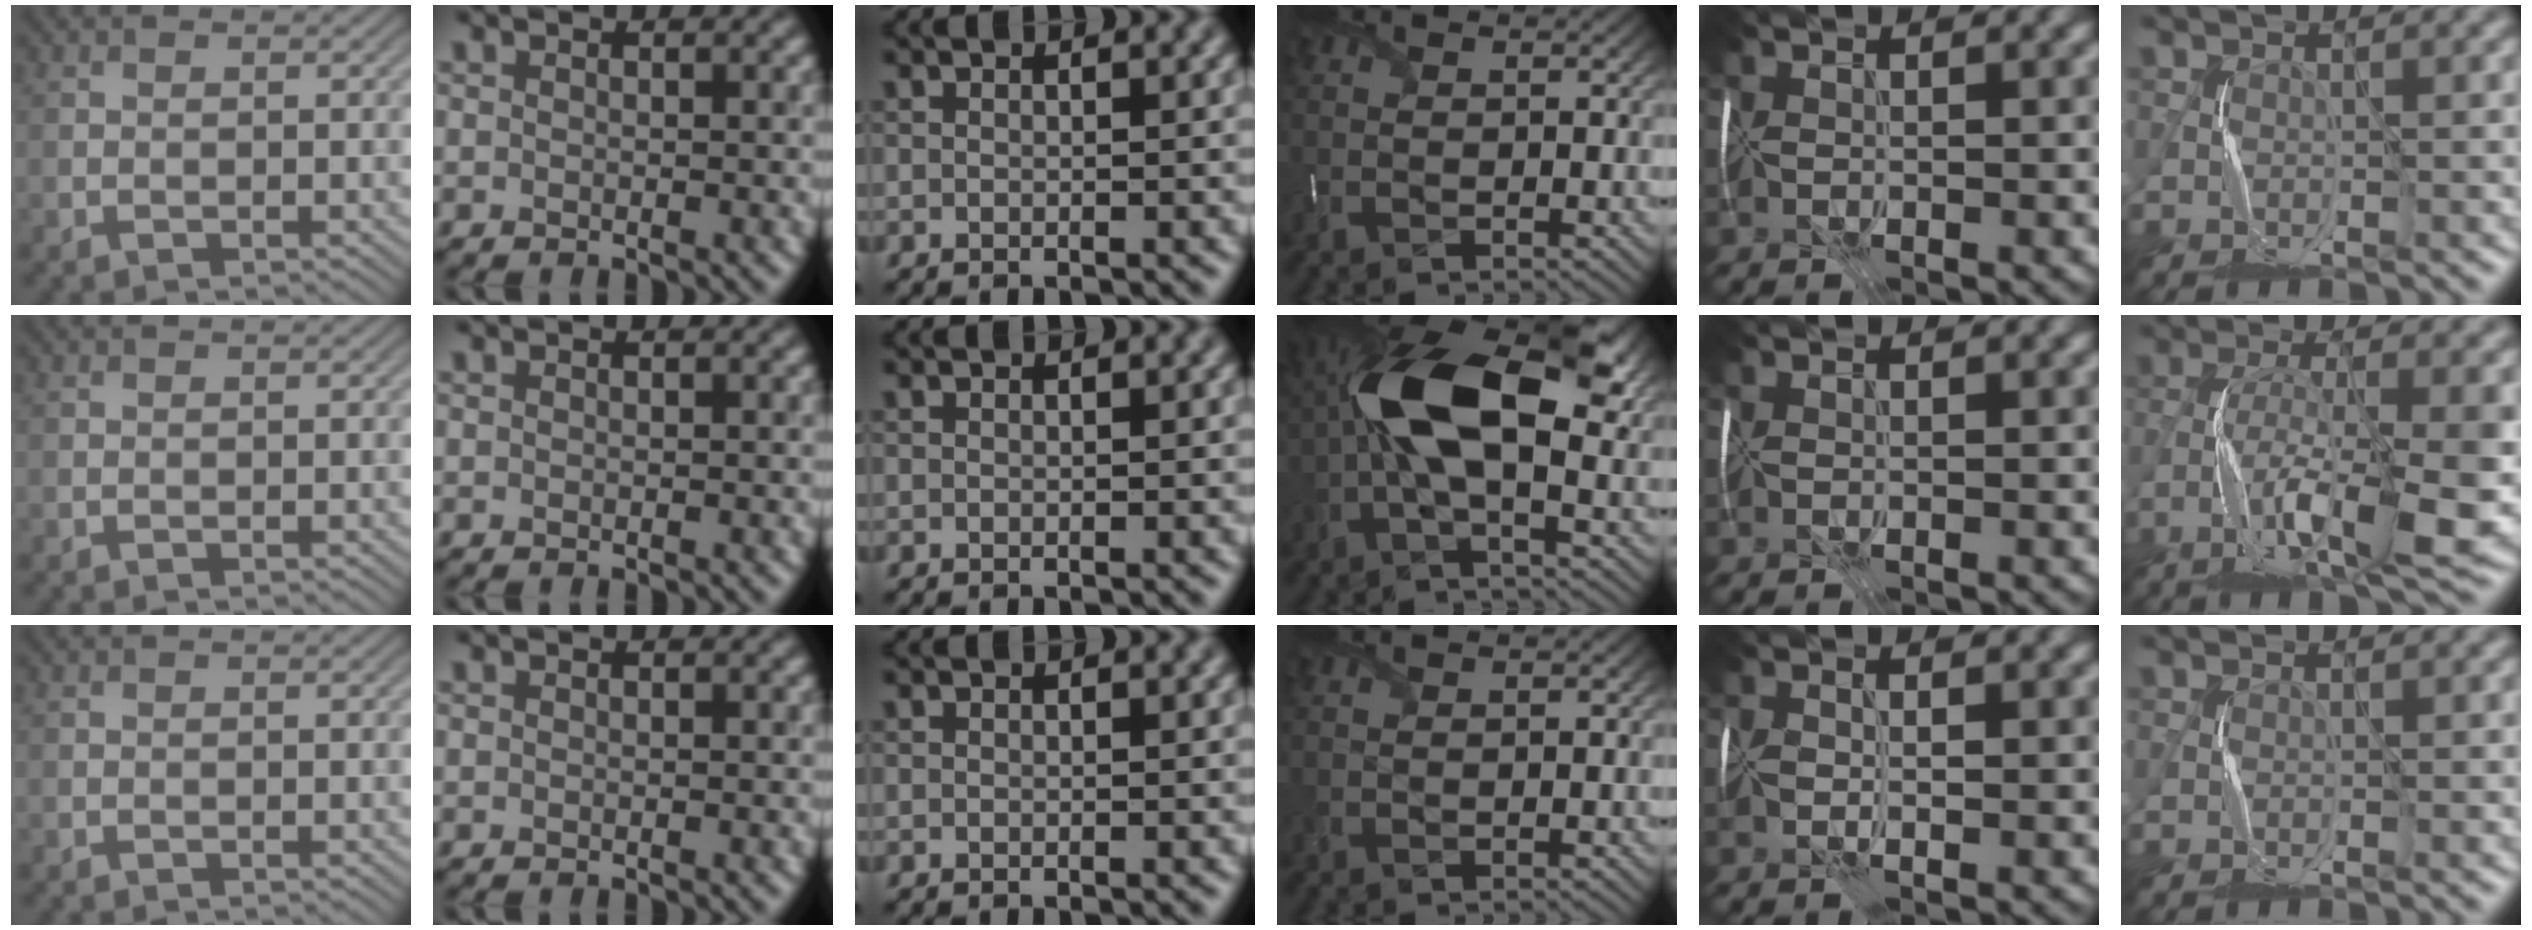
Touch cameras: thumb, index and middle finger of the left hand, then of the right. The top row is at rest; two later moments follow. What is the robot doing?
{"motion": "wrap", "object": "plastic wrap"}